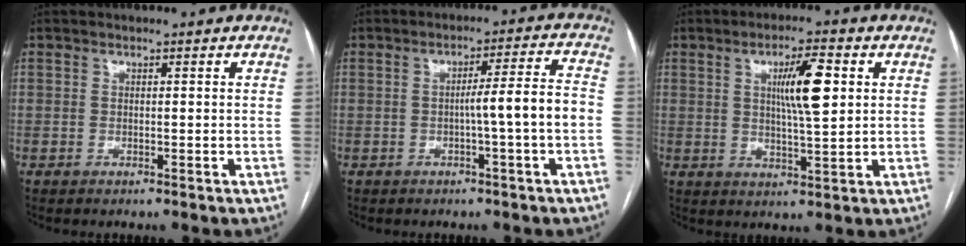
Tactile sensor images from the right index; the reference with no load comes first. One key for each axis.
{"total": 6.6, "fx": -1.5, "fy": -0.8, "fz": 6.4, "tx": -0.090, "ty": 0.014, "tz": -0.020}
{"total": 8.0, "fx": 2.1, "fy": 1.0, "fz": 7.7, "tx": -0.131, "ty": 0.005, "tz": 0.037}